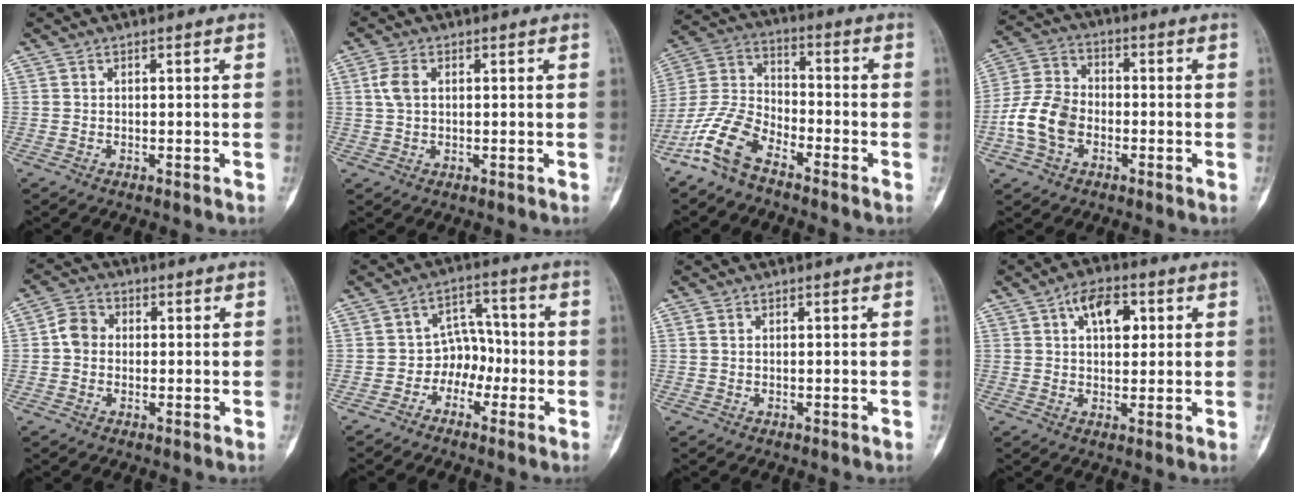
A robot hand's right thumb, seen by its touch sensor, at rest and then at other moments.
{"total": 3.7, "force": [0.9, 2.3, 2.8], "torque": [-0.067, 0.007, 0.017]}
{"total": 10.8, "force": [-7.4, 4.9, 6.2], "torque": [-0.139, 0.046, -0.159]}
{"total": 10.5, "force": [-3.0, 7.5, 6.7], "torque": [-0.129, 0.028, -0.065]}
{"total": 4.7, "force": [0.0, 4.0, 2.4], "torque": [-0.031, 0.012, -0.009]}
{"total": 6.2, "force": [-2.4, 5.0, 2.8], "torque": [0.005, 0.035, -0.053]}
{"total": 0.9, "force": [0.4, 0.5, 0.6], "torque": [-0.014, 0.004, 0.009]}
{"total": 7.8, "force": [2.8, 4.5, 5.8], "torque": [-0.069, 0.002, 0.039]}